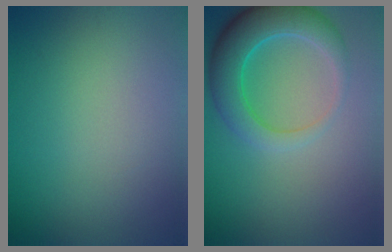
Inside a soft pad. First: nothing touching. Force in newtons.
{"total": 5.7, "press": 5.7, "slide": 0.2}